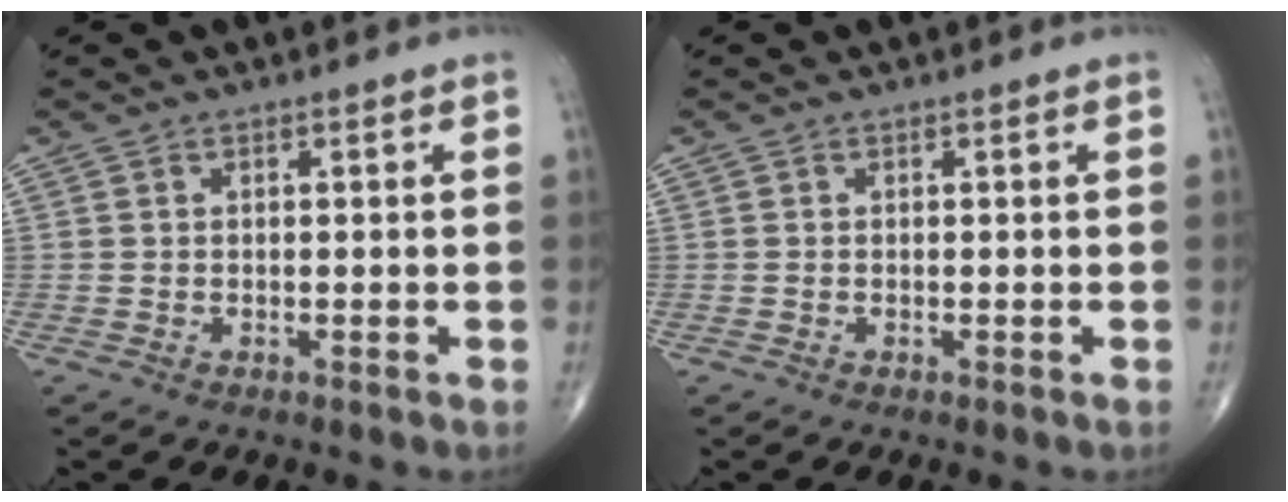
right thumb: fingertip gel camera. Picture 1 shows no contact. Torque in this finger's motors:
{"motor_torque": [-0.24, 0.08, 0.13, 0.05, -0.01]}